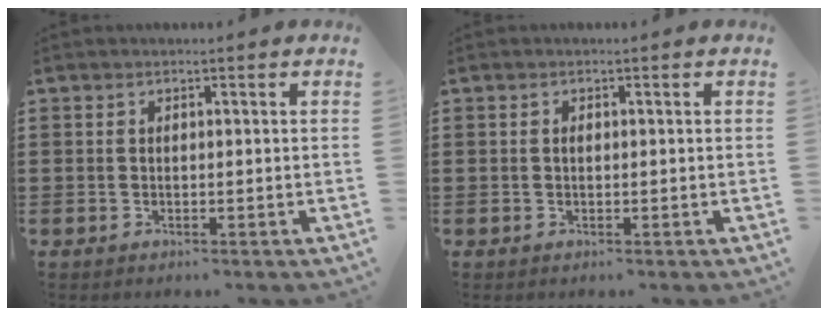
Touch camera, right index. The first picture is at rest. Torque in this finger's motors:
{"motor_torque": [0.49, 0.45, 0.04, 0.03]}